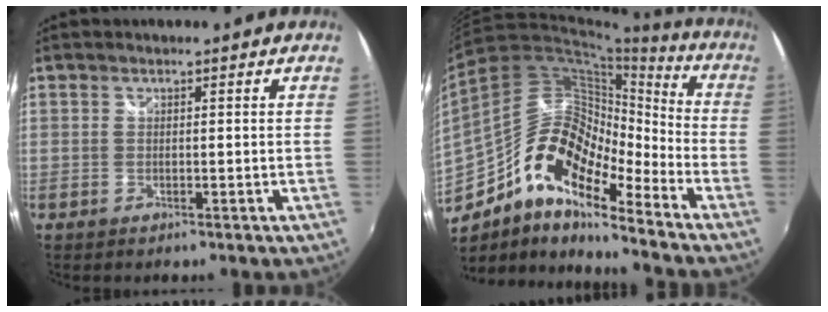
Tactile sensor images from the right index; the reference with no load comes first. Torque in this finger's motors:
{"motor_torque": [0.70, -0.63, 0.49, 0.07]}